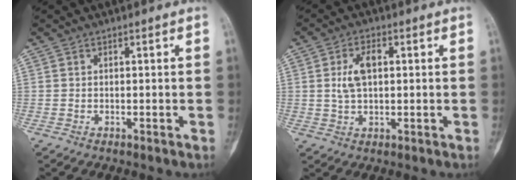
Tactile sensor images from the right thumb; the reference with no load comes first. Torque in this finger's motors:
{"motor_torque": [0.57, 1.17, 0.34, -0.31, 0.01]}